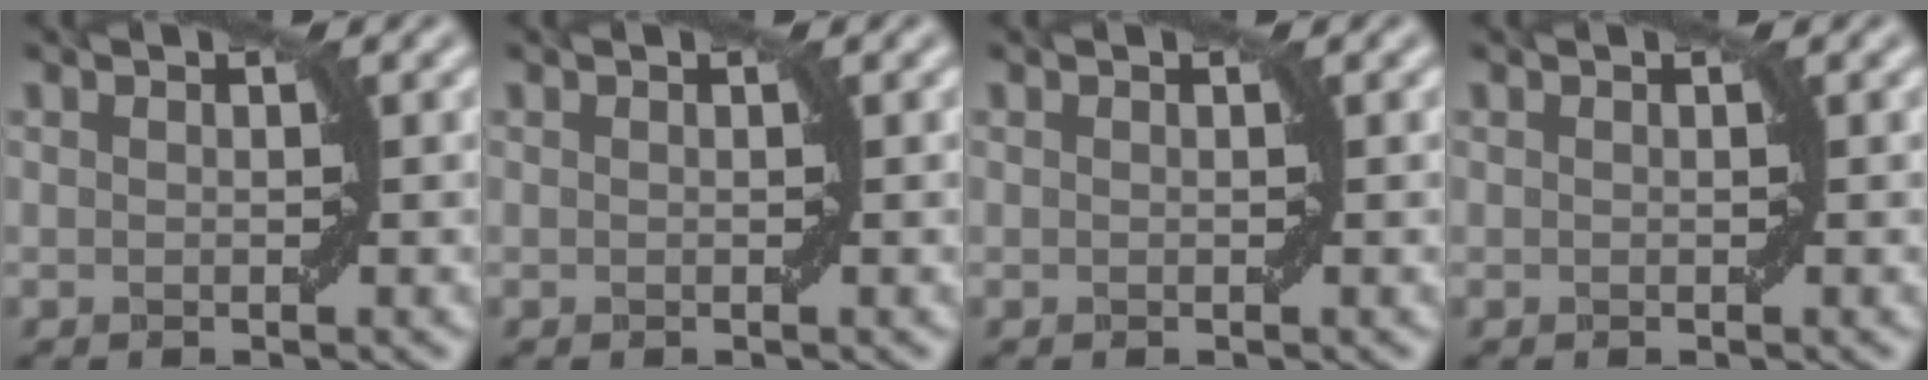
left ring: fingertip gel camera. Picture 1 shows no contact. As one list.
[{"total": 0.0}, {"total": 0.0}, {"total": 0.0}]